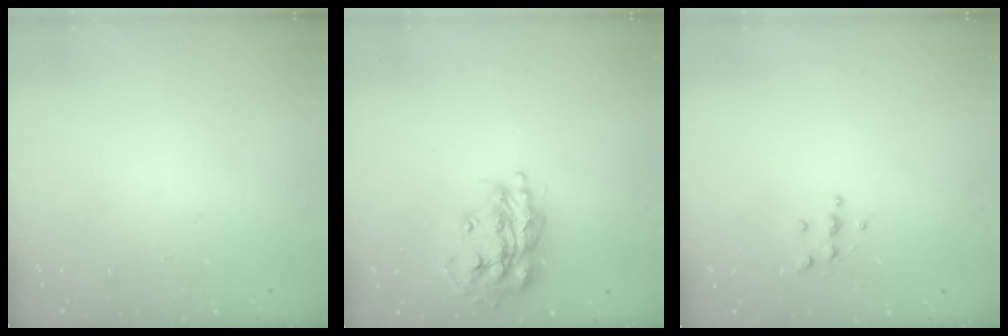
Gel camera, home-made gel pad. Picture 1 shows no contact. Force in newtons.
{"total": 17.0, "press": 16.9, "slide": 1.4}
{"total": 4.4, "press": 4.4, "slide": 0.4}